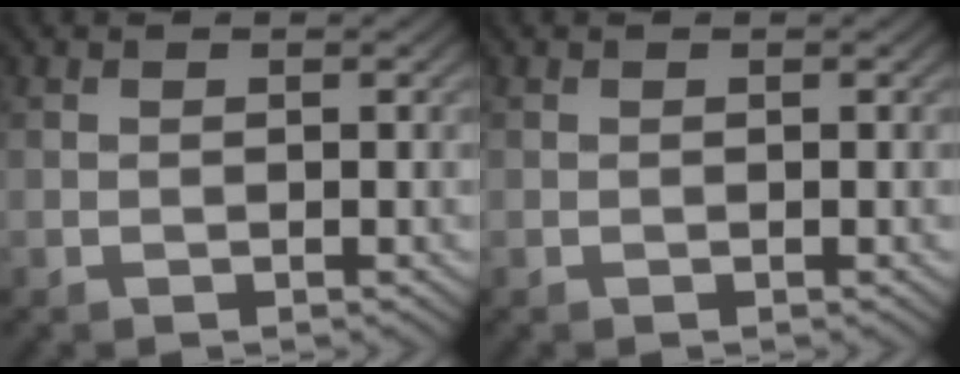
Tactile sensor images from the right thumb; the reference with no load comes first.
{"total": 0.0}